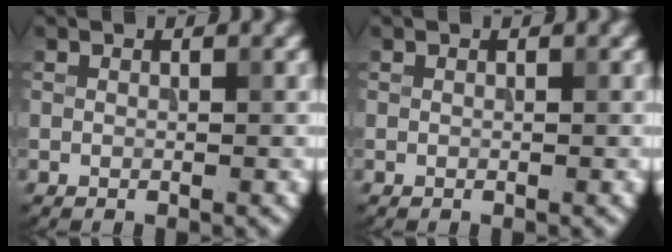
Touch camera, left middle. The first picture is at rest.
{"total": 0.0}